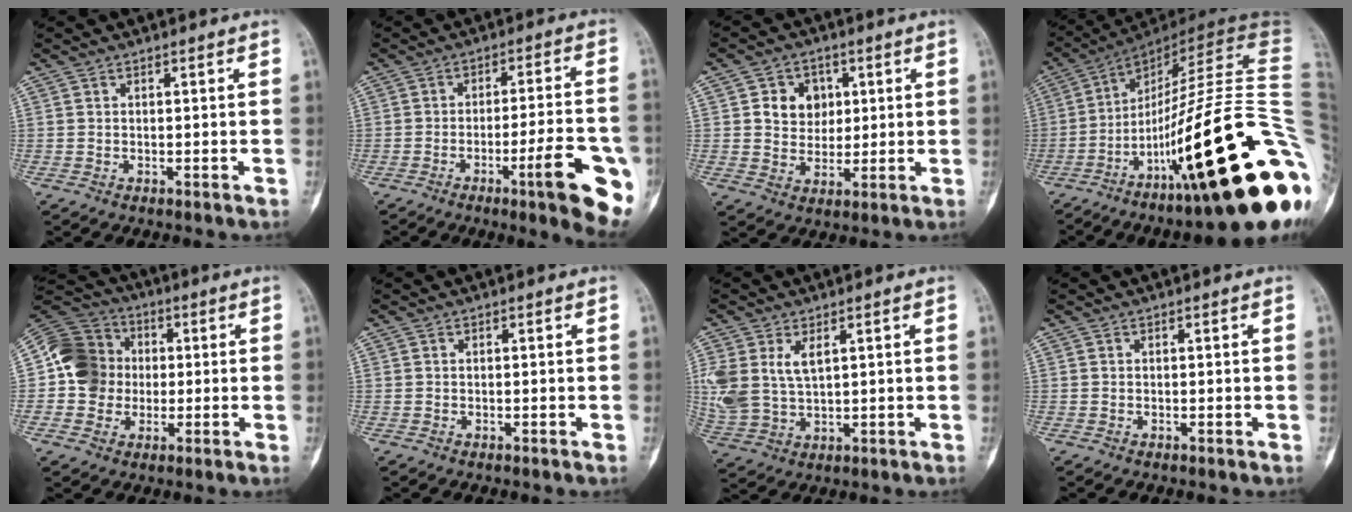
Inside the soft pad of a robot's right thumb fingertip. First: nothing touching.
{"total": 14.5, "force": [-5.7, 2.3, 13.2], "torque": [-0.163, 0.011, -0.077]}
{"total": 7.5, "force": [2.0, 6.4, 3.4], "torque": [-0.018, -0.004, 0.035]}
{"total": 39.1, "force": [-10.8, 7.8, 36.8], "torque": [-0.475, 0.046, -0.172]}
{"total": 12.2, "force": [-0.3, 11.4, 4.5], "torque": [-0.063, 0.022, -0.012]}
{"total": 0.0}
{"total": 9.9, "force": [3.1, 5.8, 7.4], "torque": [-0.168, -0.002, 0.076]}
{"total": 0.0}